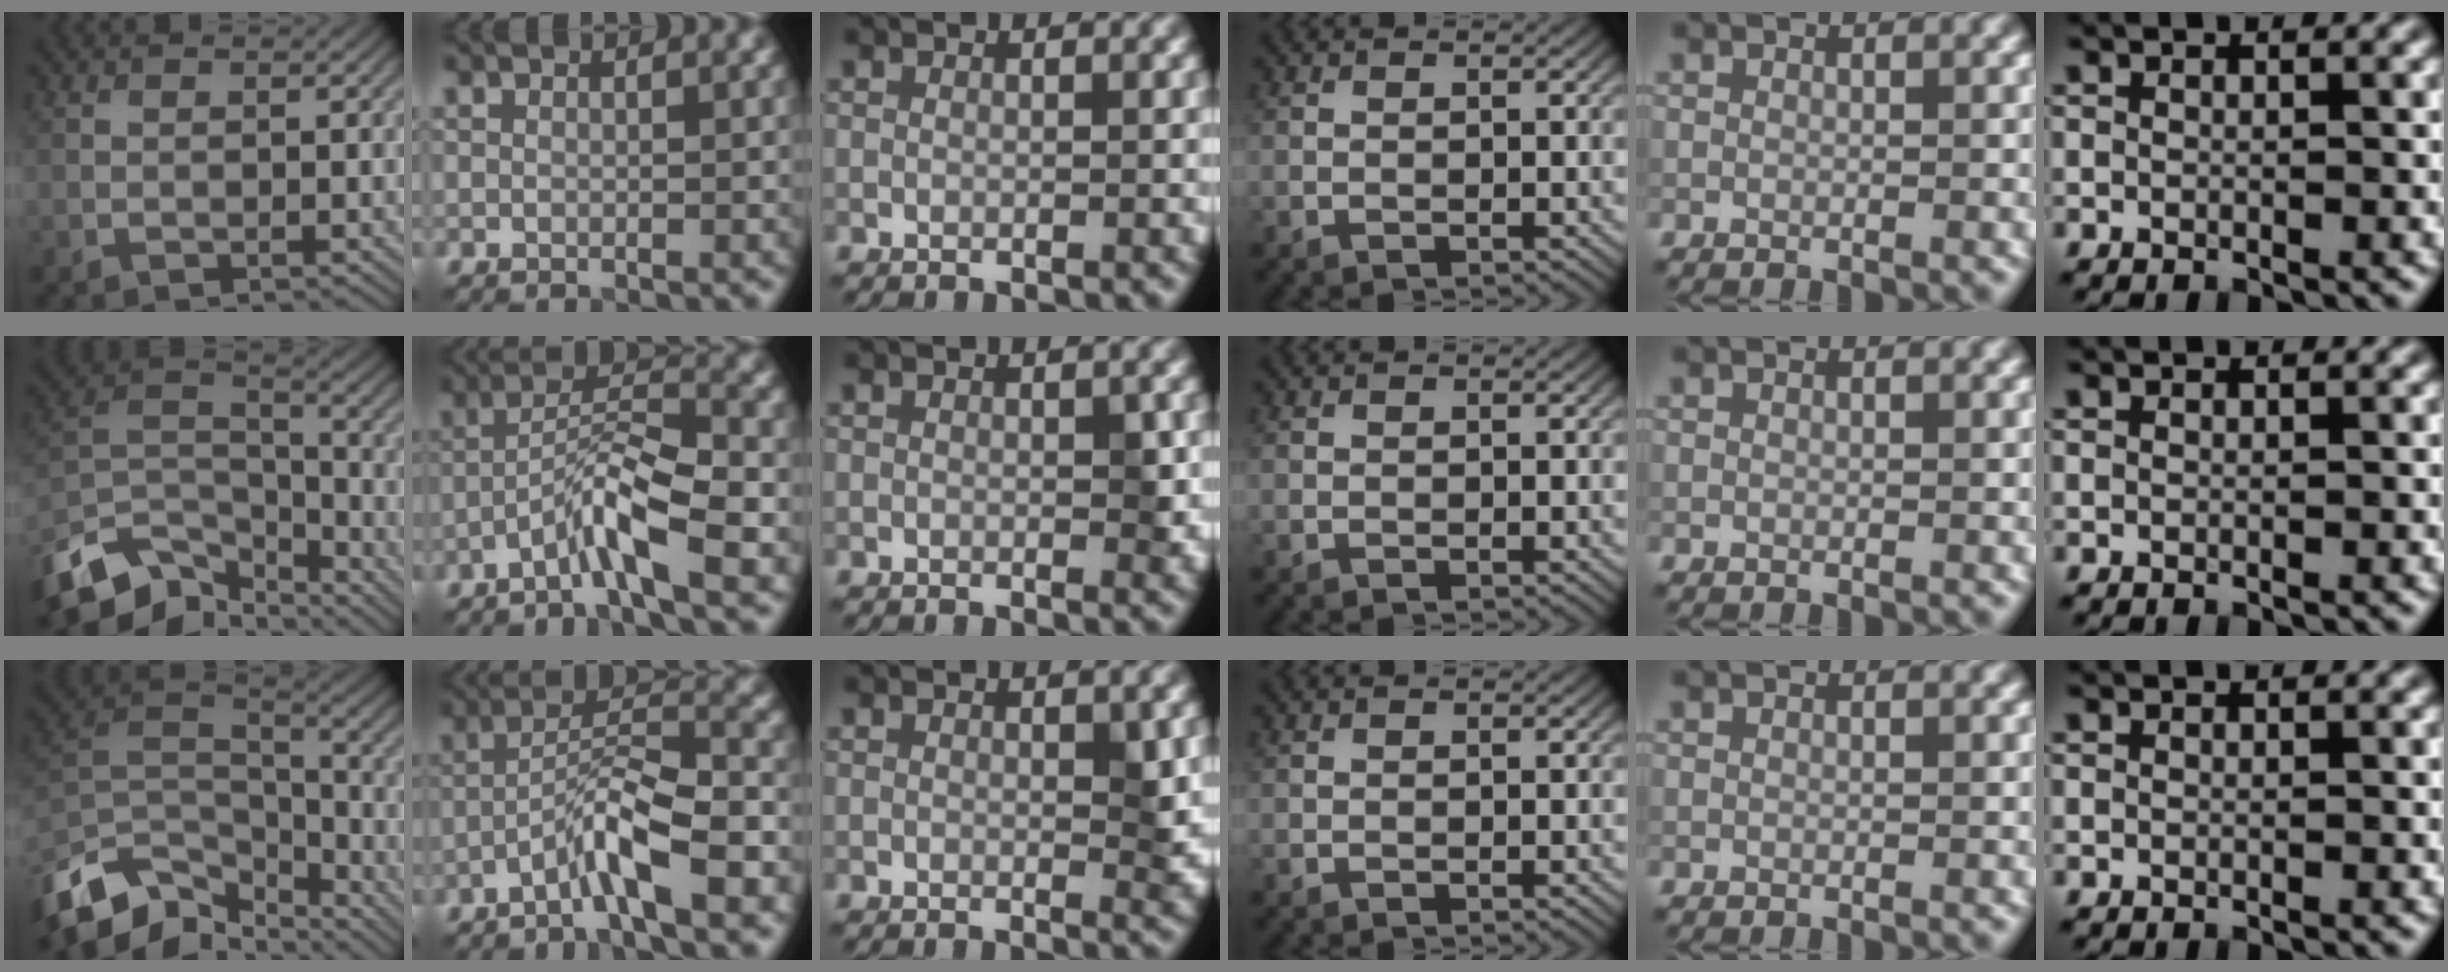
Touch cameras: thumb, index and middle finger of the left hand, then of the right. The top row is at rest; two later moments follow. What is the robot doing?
{"motion": "lift_and_place", "object": "calculator"}